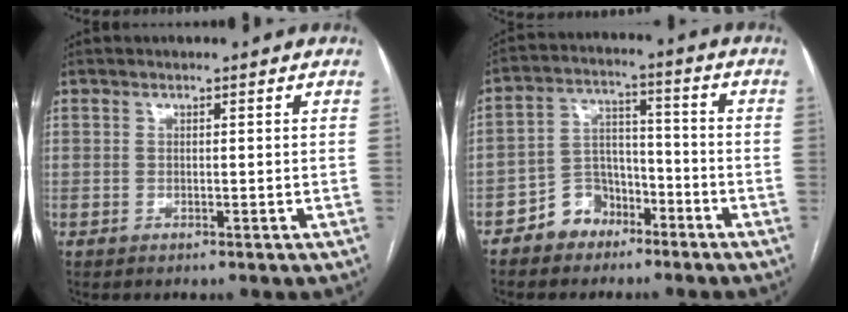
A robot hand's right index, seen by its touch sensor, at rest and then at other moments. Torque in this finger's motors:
{"motor_torque": [0.08, 0.03, -0.19, -0.06]}